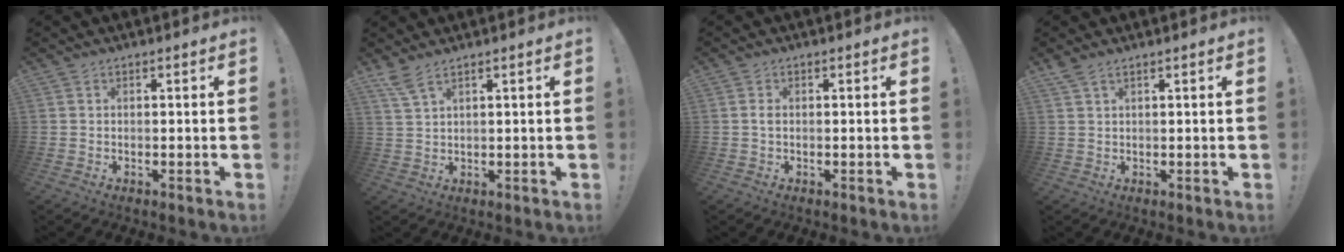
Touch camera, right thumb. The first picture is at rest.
{"total": 4.3, "force": [3.0, 0.6, 2.9], "torque": [-0.066, -0.012, 0.057]}
{"total": 0.8, "force": [-0.3, 0.3, 0.7], "torque": [-0.010, 0.000, -0.007]}
{"total": 2.2, "force": [1.7, 0.6, 1.2], "torque": [-0.026, -0.005, 0.032]}